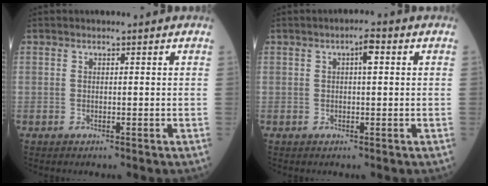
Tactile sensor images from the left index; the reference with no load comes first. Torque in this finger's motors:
{"motor_torque": [0.55, -0.53, 0.08, 0.04]}